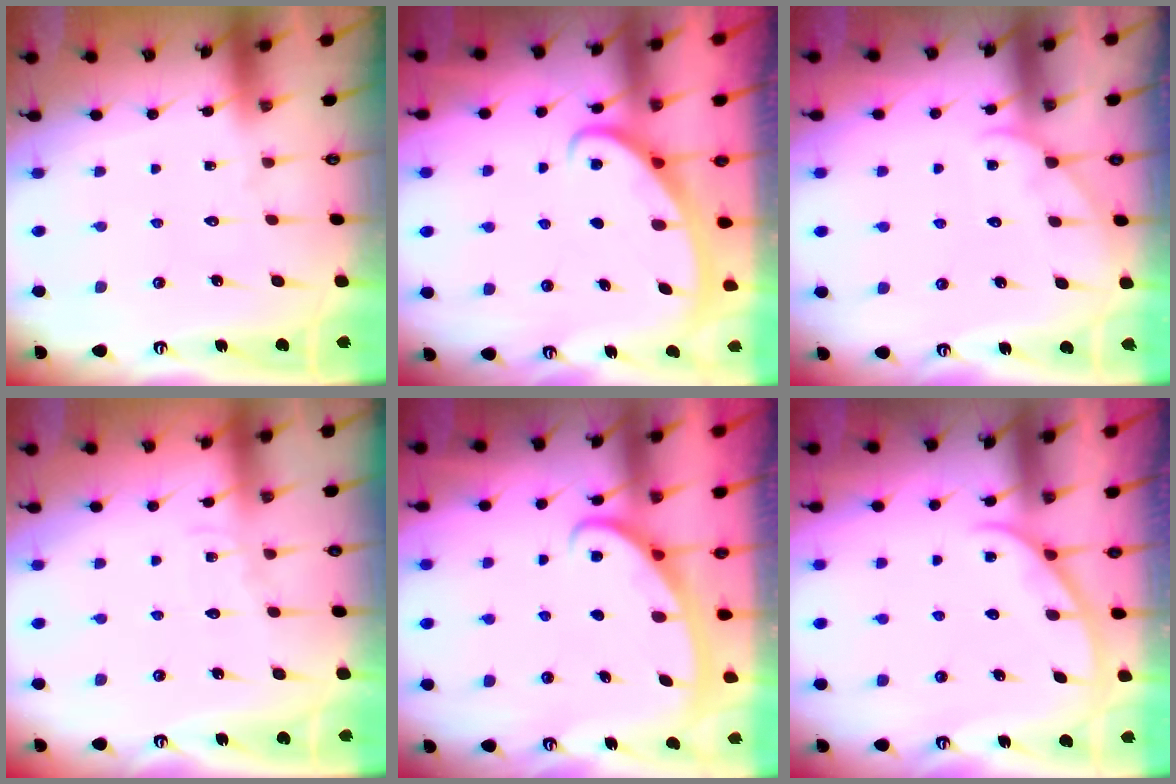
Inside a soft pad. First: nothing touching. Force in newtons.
{"total": 2.7, "press": 2.7, "slide": 0.4}
{"total": 3.5, "press": 3.5, "slide": 0.4}
{"total": 6.9, "press": 6.8, "slide": 0.6}
{"total": 2.8, "press": 2.8, "slide": 0.4}
{"total": 1.6, "press": 1.6, "slide": 0.3}